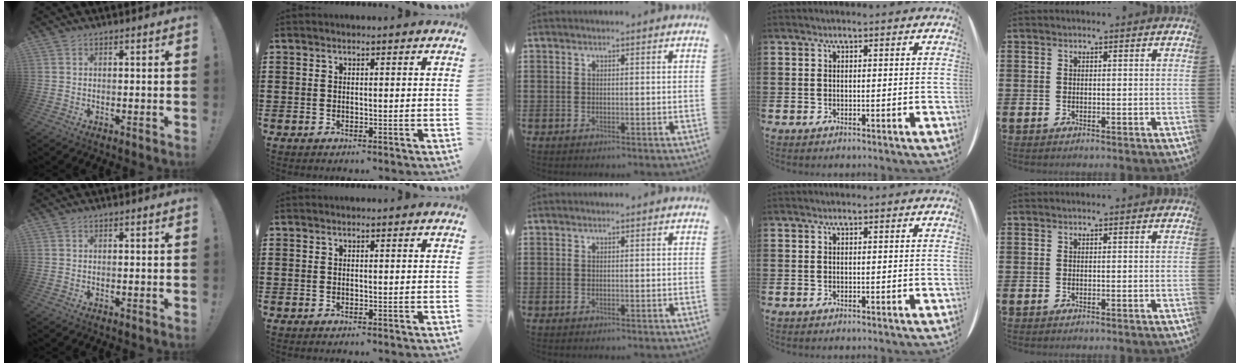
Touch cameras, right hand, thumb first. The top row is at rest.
{}